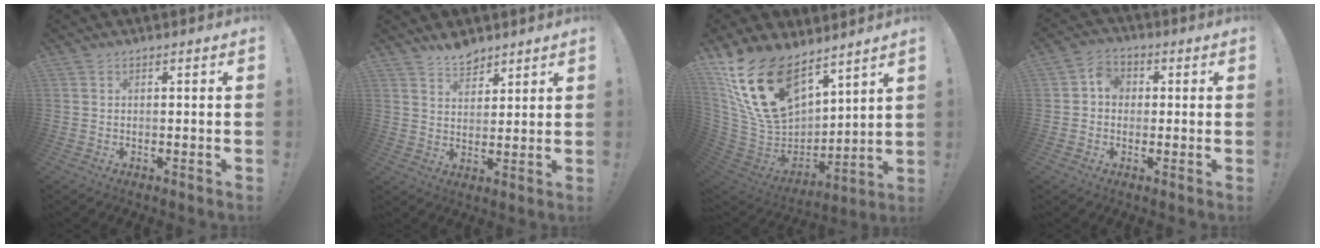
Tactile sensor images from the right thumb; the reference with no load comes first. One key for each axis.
{"total": 6.1, "fx": 5.4, "fy": 2.6, "fz": 1.3, "tx": -0.021, "ty": -0.038, "tz": 0.101}
{"total": 22.6, "fx": 13.3, "fy": 12.1, "fz": 13.8, "tx": -0.266, "ty": -0.078, "tz": 0.257}
{"total": 5.8, "fx": 0.1, "fy": 5.2, "fz": 2.7, "tx": -0.039, "ty": 0.014, "tz": 0.004}